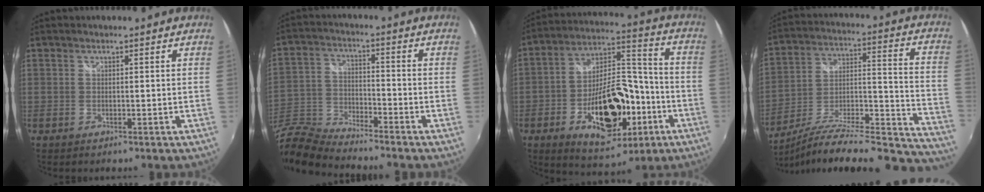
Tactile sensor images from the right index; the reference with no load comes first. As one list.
[{"total": 14.3, "force": [-11.8, 4.2, 6.9], "torque": [-0.169, -0.016, -0.239]}, {"total": 20.9, "force": [-8.1, 10.2, 16.4], "torque": [-0.278, 0.024, -0.110]}, {"total": 27.7, "force": [-22.0, 5.6, 15.8], "torque": [-0.197, -0.028, -0.327]}]